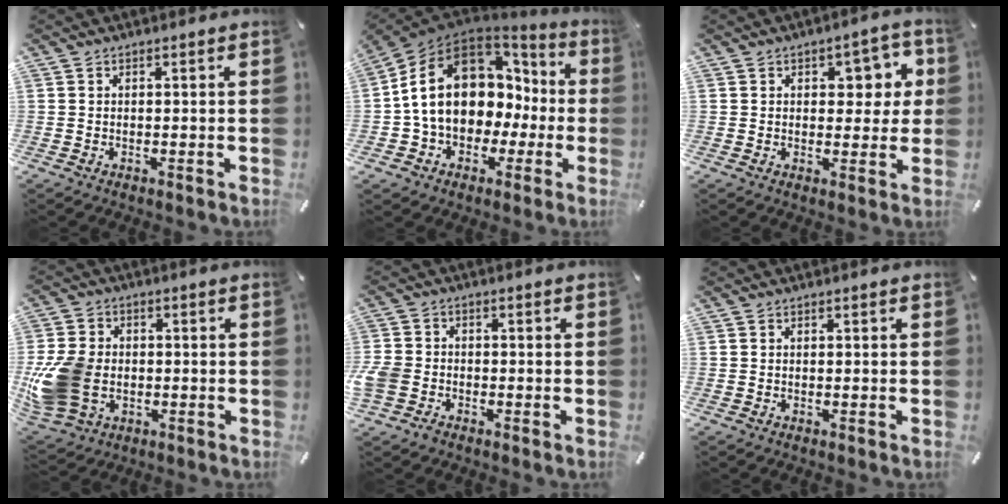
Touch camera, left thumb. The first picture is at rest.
{"total": 17.2, "force": [2.0, 13.4, 10.5], "torque": [-0.206, -0.005, 0.038]}
{"total": 7.6, "force": [2.2, 4.9, 5.4], "torque": [-0.057, -0.005, 0.029]}
{"total": 15.6, "force": [-2.4, 12.4, 9.3], "torque": [-0.198, 0.016, -0.042]}
{"total": 4.5, "force": [-2.2, 3.6, 1.7], "torque": [-0.047, 0.008, -0.044]}
{"total": 0.0}